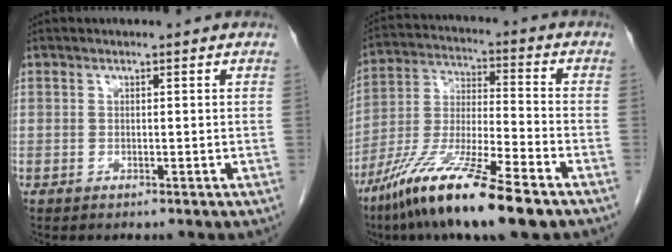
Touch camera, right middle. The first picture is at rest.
{"total": 16.7, "force": [-10.8, 0.9, 12.6], "torque": [-0.264, -0.045, -0.201]}